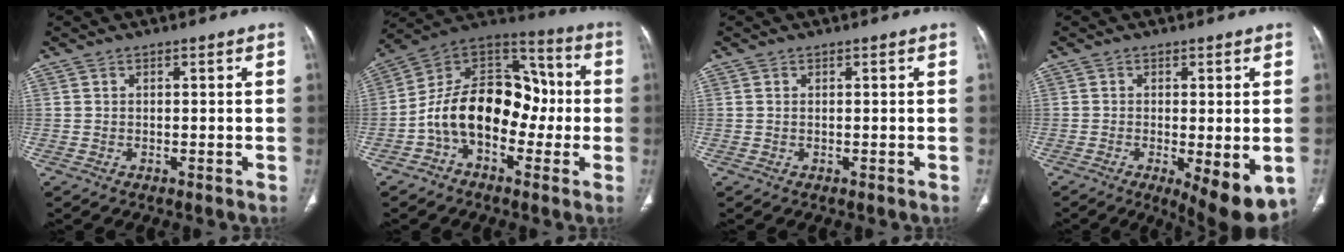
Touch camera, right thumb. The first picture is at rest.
{"total": 17.6, "force": [-3.4, 11.9, 12.6], "torque": [-0.179, 0.059, -0.067]}
{"total": 0.0}
{"total": 10.0, "force": [-3.3, 3.2, 8.9], "torque": [-0.121, -0.023, -0.043]}